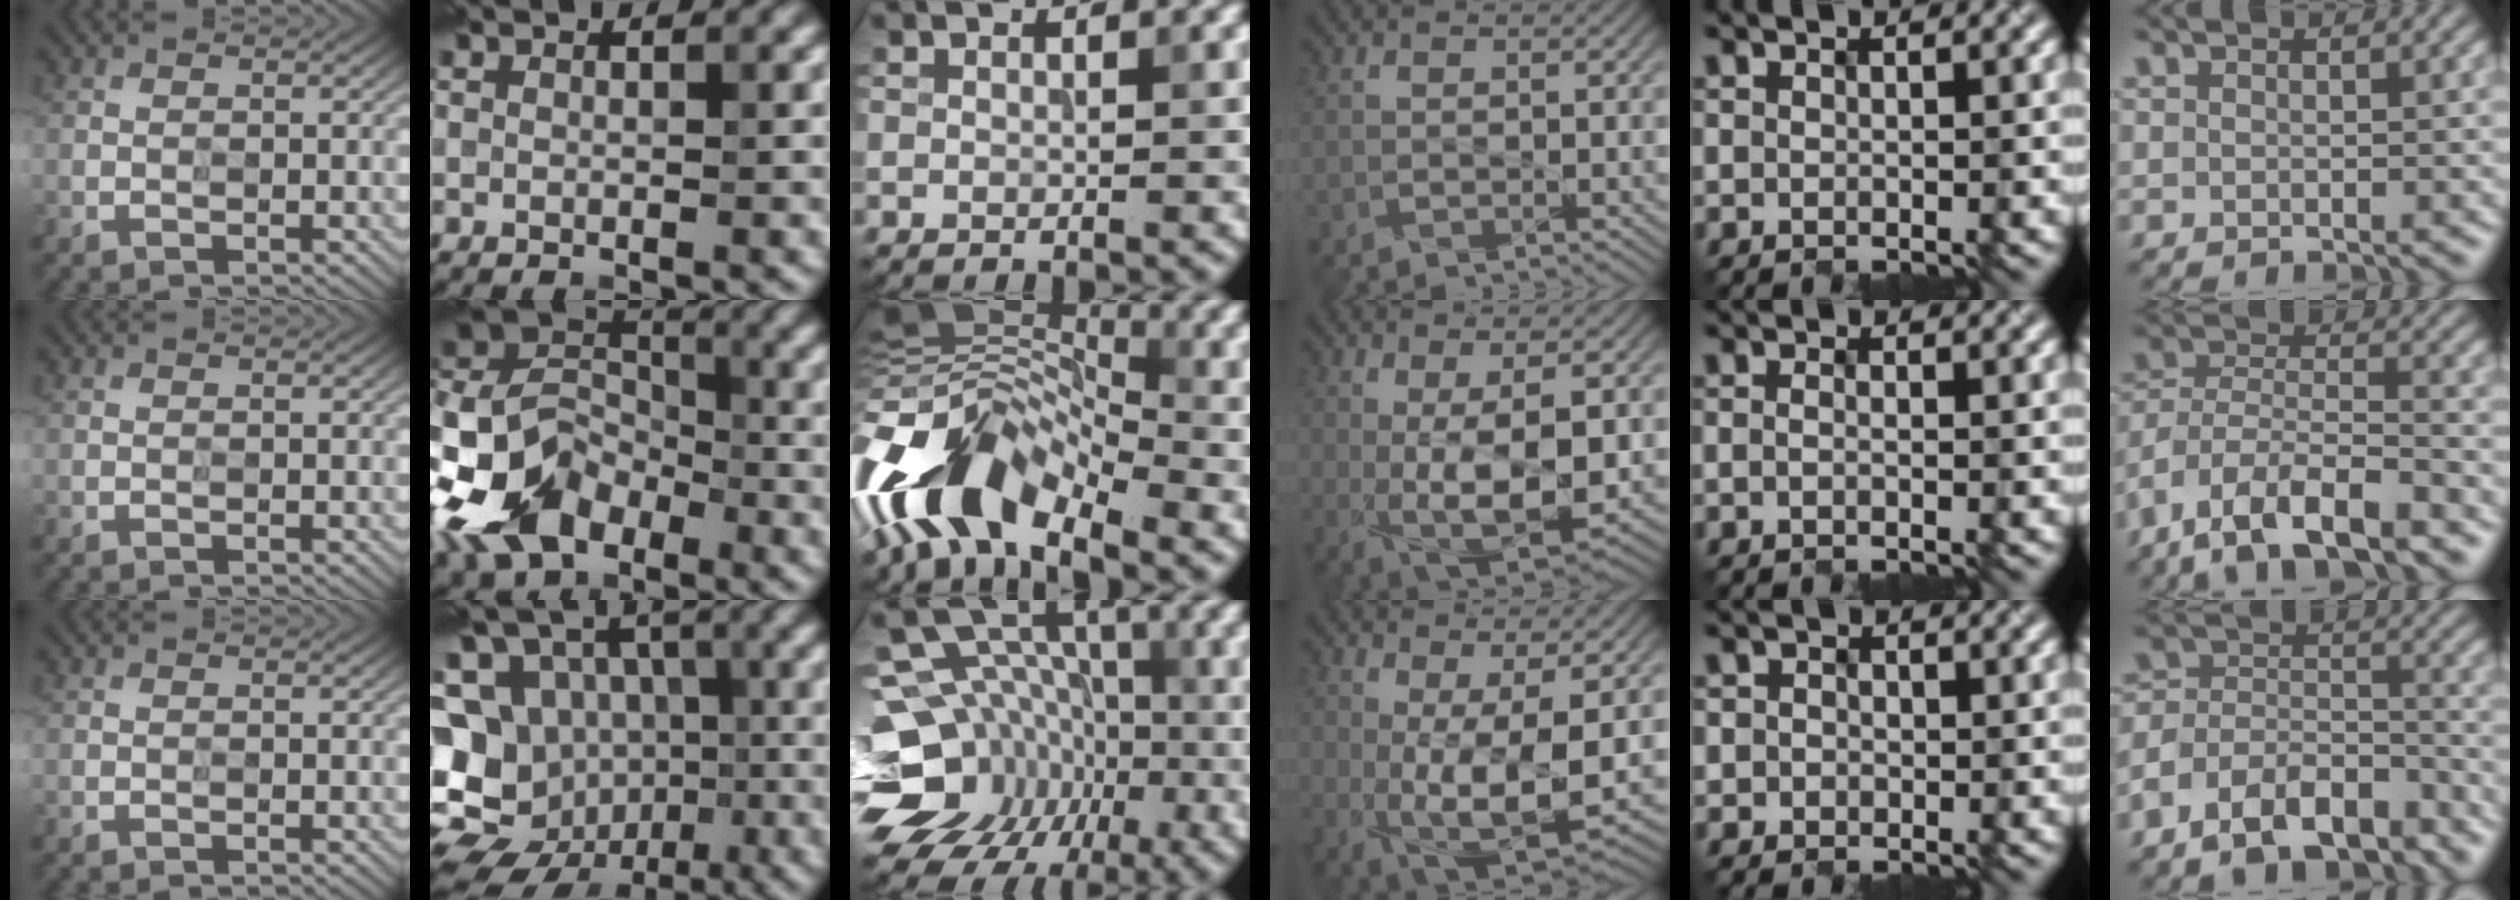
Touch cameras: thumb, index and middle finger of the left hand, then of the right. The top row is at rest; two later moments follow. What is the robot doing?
{"motion": "wipe", "object": "whiteboard"}